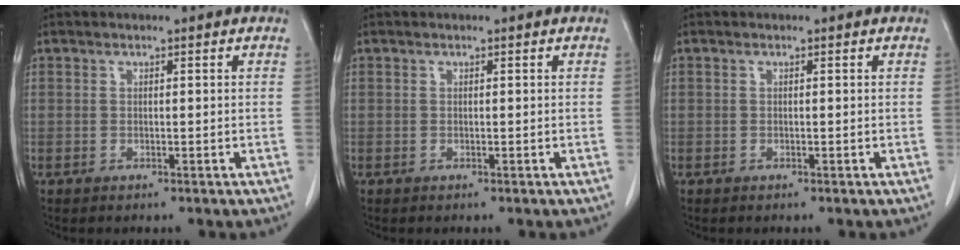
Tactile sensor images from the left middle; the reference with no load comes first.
{"total": 0.0}
{"total": 0.0}